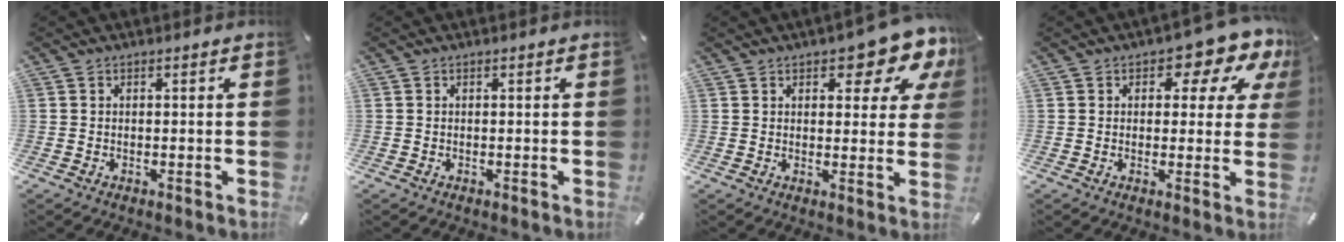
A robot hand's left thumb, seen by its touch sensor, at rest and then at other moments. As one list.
[{"total": 0.0}, {"total": 9.5, "force": [6.0, 3.9, 6.2], "torque": [-0.068, -0.038, 0.096]}, {"total": 9.4, "force": [5.1, 4.9, 6.1], "torque": [-0.070, -0.032, 0.081]}]